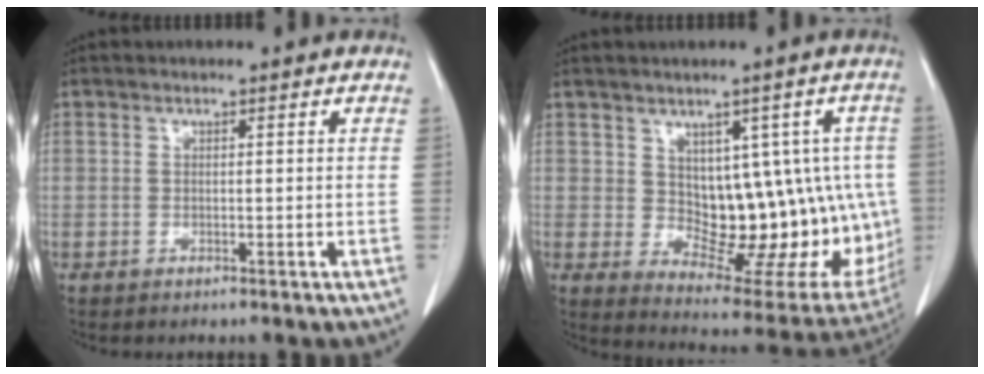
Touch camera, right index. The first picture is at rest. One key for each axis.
{"total": 15.5, "fx": 0.8, "fy": 8.3, "fz": 13.1, "tx": -0.139, "ty": 0.009, "tz": 0.036}